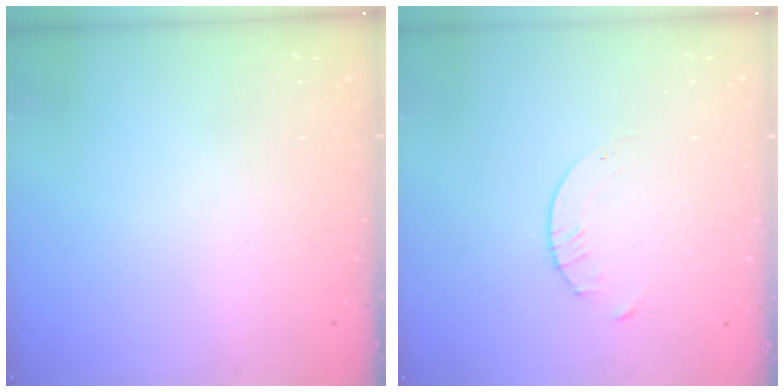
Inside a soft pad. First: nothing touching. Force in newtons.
{"total": 2.1, "press": 2.1, "slide": 0.3}